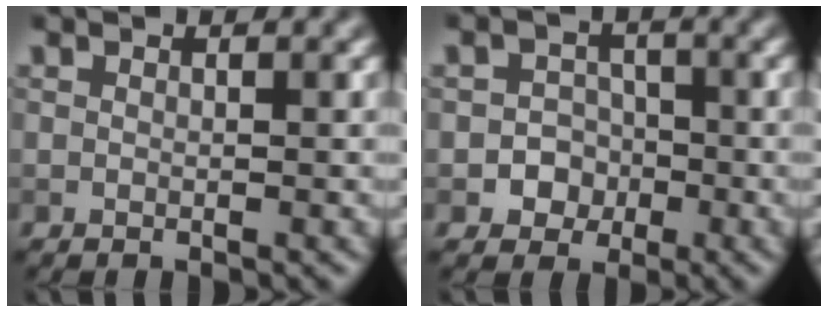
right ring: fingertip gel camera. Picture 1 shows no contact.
{"total": 3.0, "force": [-1.0, 2.7, 0.7], "torque": [0.012, 0.007, -0.032]}